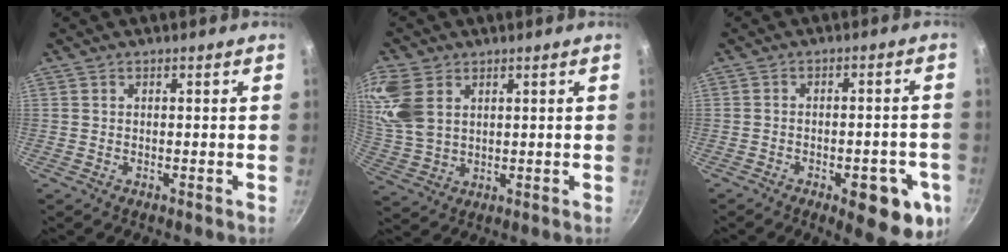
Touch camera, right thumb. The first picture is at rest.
{"total": 11.2, "force": [4.0, 7.4, 7.4], "torque": [-0.172, -0.003, 0.090]}
{"total": 12.4, "force": [-5.5, 4.8, 10.0], "torque": [-0.102, 0.019, -0.062]}